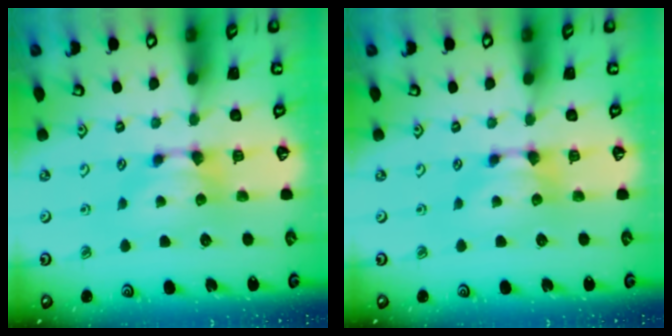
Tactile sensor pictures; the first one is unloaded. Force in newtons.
{"total": 0.0}